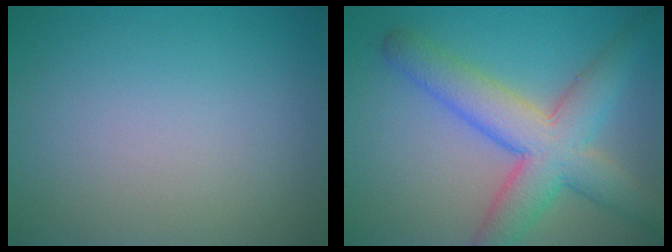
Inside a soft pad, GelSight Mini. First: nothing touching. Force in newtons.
{"total": 7.7, "press": 7.7, "slide": 0.3}